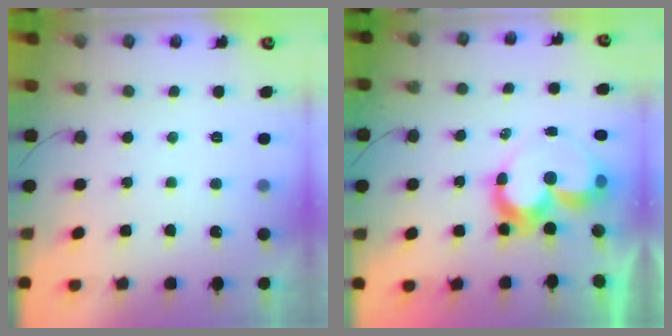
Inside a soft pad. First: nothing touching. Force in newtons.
{"total": 10.6, "press": 10.6, "slide": 0.7}